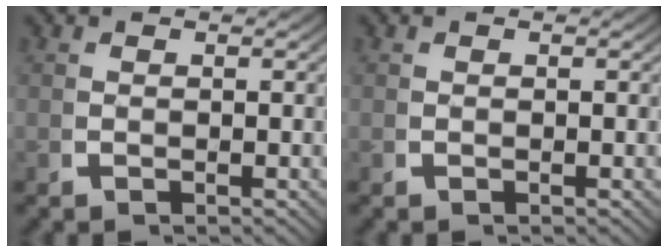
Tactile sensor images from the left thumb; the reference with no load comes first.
{"total": 0.0}